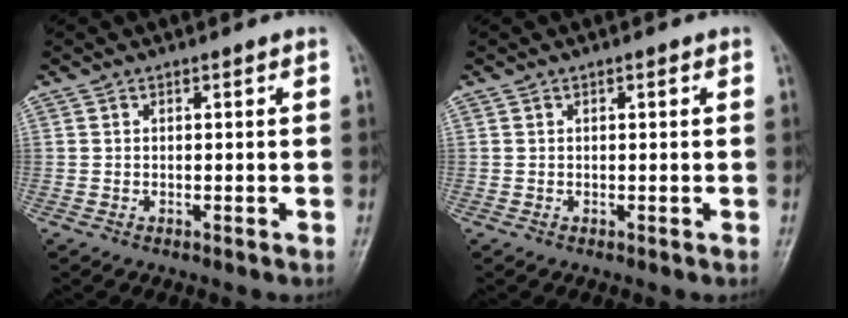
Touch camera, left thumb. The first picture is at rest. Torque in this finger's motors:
{"motor_torque": [0.15, -0.13, 0.01, 0.13, -0.01]}